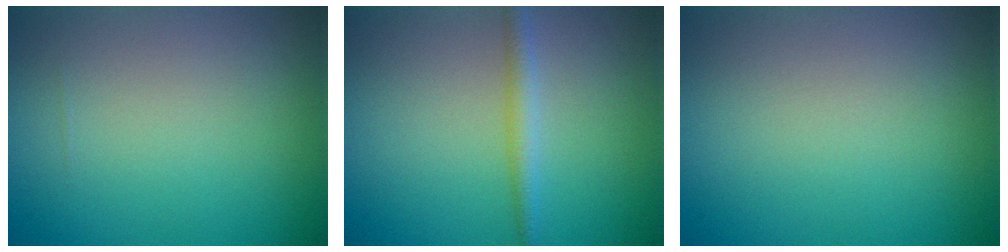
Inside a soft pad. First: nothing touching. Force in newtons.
{"total": 1.9, "press": 1.9, "slide": 0.1}
{"total": 0.0}